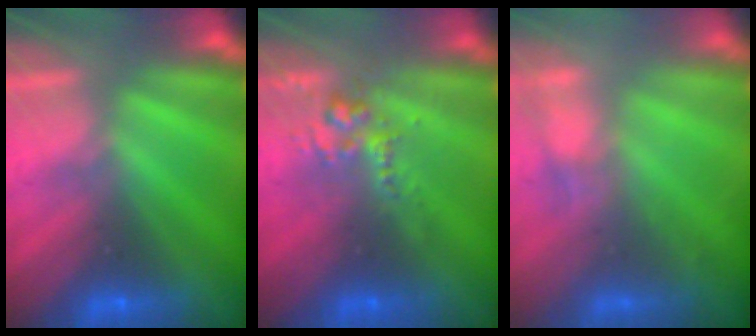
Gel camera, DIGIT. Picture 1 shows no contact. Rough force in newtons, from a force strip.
{"total": 2.6}
{"total": 2.8}